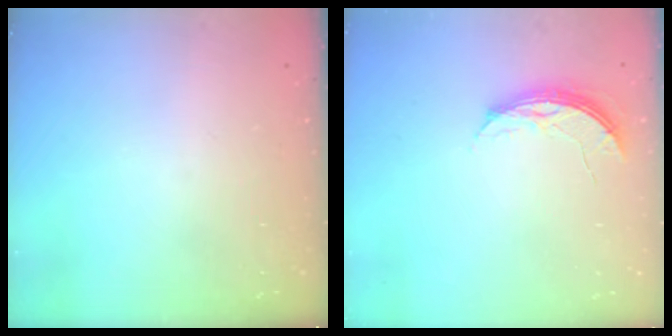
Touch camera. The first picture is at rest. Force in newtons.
{"total": 5.6, "press": 5.6, "slide": 0.5}